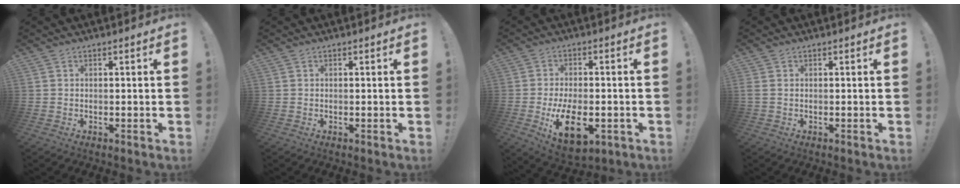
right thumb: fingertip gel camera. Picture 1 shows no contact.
{"total": 0.0}
{"total": 13.7, "force": [-3.9, 7.3, 10.9], "torque": [-0.174, -0.001, -0.062]}
{"total": 0.9, "force": [0.2, 0.2, 0.8], "torque": [-0.024, 0.003, 0.006]}